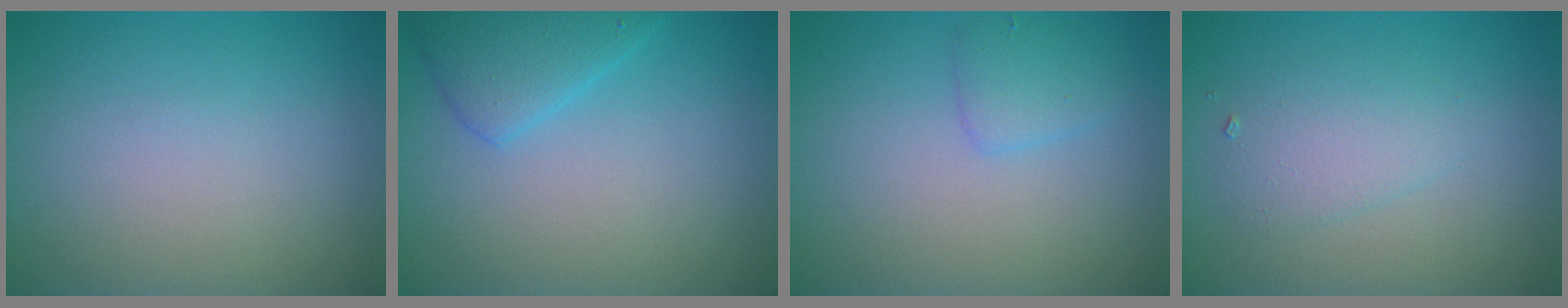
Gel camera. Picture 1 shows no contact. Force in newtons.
{"total": 3.0, "press": 3.0, "slide": 0.2}
{"total": 1.7, "press": 1.7, "slide": 0.1}
{"total": 2.3, "press": 2.3, "slide": 0.2}